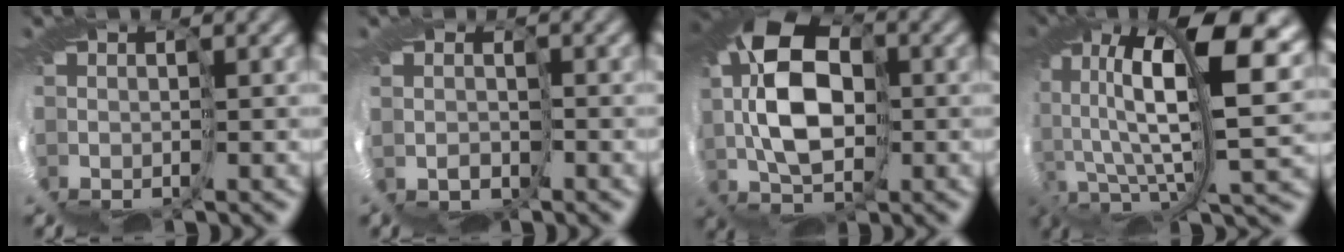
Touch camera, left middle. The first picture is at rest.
{"total": 1.8, "force": [1.3, -0.3, -1.2], "torque": [0.031, 0.001, 0.019]}
{"total": 8.5, "force": [2.2, 4.5, 6.8], "torque": [-0.146, 0.017, 0.028]}
{"total": 13.2, "force": [5.1, 4.7, 11.2], "torque": [-0.240, 0.001, 0.102]}